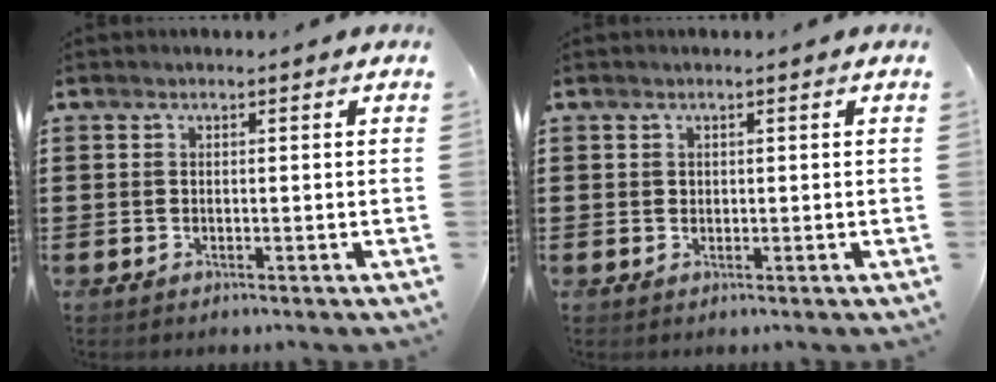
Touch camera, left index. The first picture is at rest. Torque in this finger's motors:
{"motor_torque": [0.01, 0.00, 0.02, 0.00]}